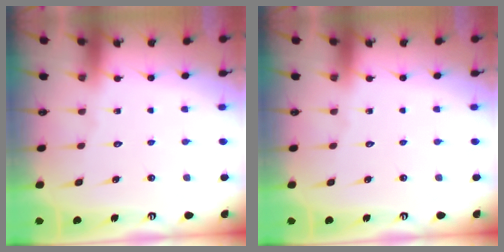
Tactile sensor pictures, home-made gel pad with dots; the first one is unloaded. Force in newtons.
{"total": 0.0}